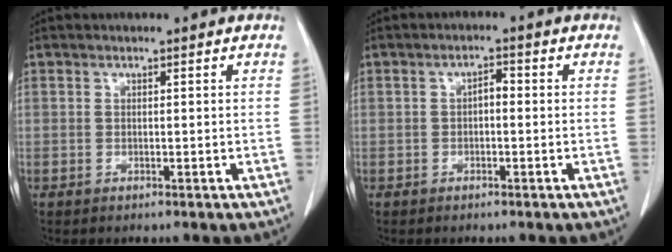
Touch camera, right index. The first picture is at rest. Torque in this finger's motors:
{"motor_torque": [0.37, -0.30, 0.17, 0.04]}